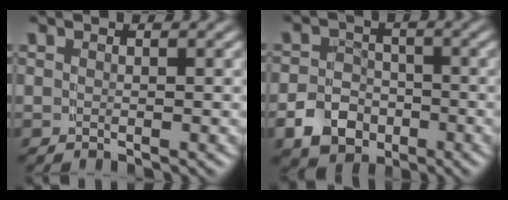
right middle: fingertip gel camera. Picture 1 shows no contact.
{"total": 6.6, "force": [-2.9, 5.5, 2.4], "torque": [-0.036, -0.012, -0.051]}